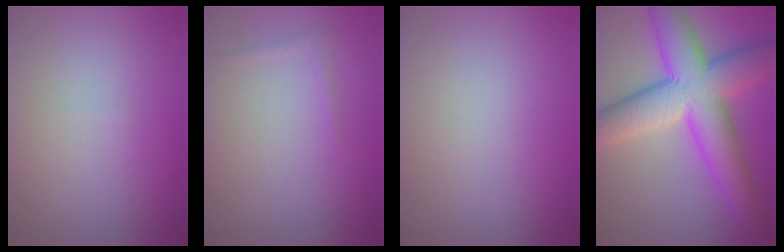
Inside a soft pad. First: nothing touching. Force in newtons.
{"total": 0.6, "press": 0.6, "slide": 0.1}
{"total": 0.0}
{"total": 12.0, "press": 12.0, "slide": 0.5}